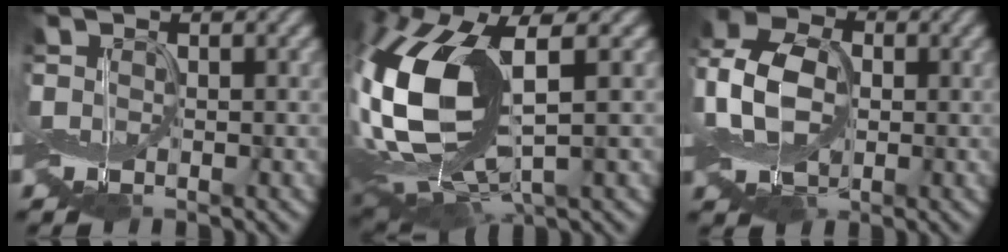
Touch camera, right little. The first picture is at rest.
{"total": 14.0, "force": [1.3, 6.2, 12.5], "torque": [-0.302, -0.003, 0.031]}
{"total": 7.6, "force": [-0.7, 5.3, 5.3], "torque": [-0.139, 0.011, -0.024]}